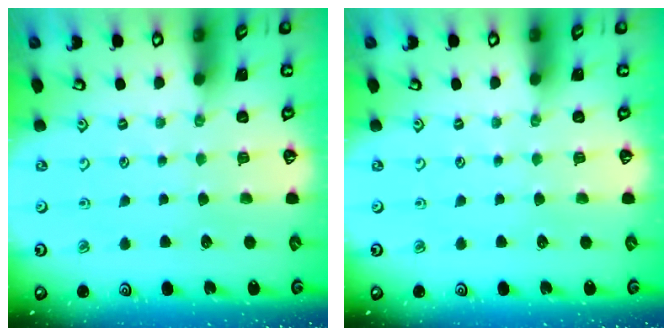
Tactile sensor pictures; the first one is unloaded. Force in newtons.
{"total": 0.0}